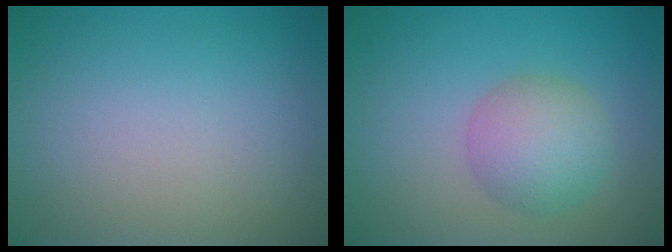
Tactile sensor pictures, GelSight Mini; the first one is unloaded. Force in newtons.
{"total": 4.3, "press": 4.3, "slide": 0.1}